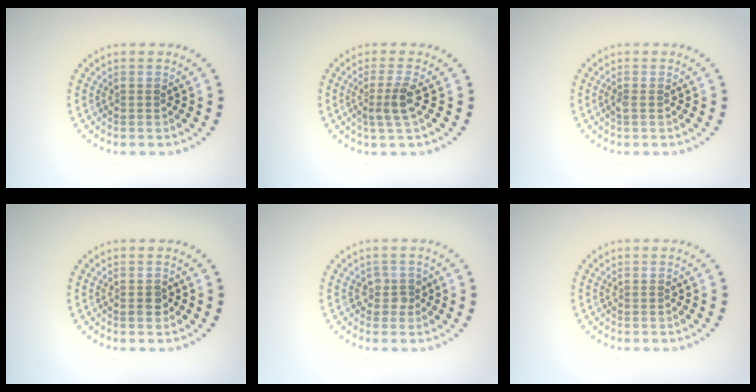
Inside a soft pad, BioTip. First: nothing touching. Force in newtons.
{"total": 2.4, "press": 1.8, "slide": 1.6}
{"total": 0.6, "press": 0.5, "slide": 0.3}
{"total": 1.1, "press": 1.1, "slide": 0.2}
{"total": 1.4, "press": 1.1, "slide": 0.8}
{"total": 0.0}